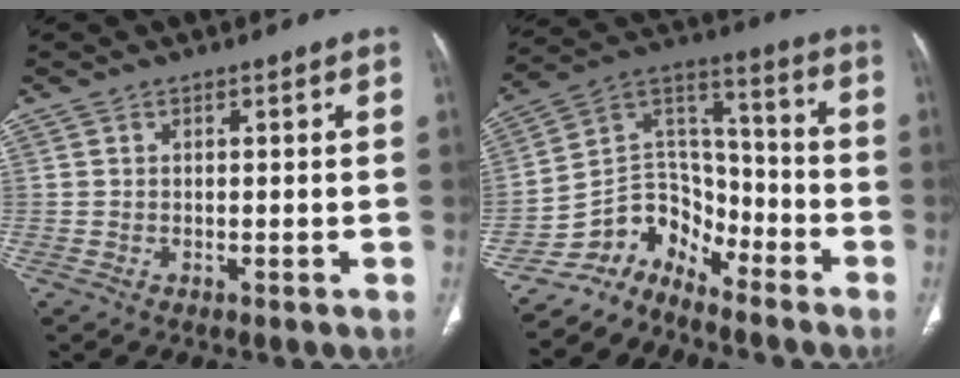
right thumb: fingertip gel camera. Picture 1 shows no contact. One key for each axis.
{"total": 10.7, "fx": -9.0, "fy": 5.8, "fz": 1.2, "tx": 0.014, "ty": 0.115, "tz": -0.181}